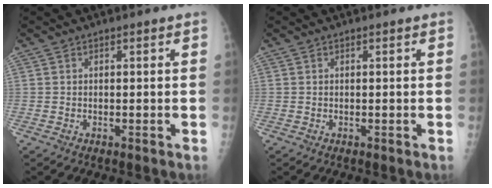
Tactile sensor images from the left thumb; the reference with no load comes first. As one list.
[{"total": 0.0}]